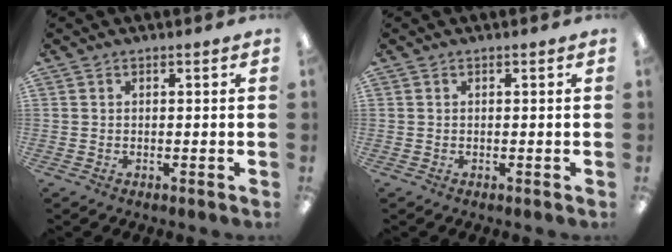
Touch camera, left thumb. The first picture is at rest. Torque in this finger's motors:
{"motor_torque": [0.00, 0.00, 0.02, -0.02, 0.00]}